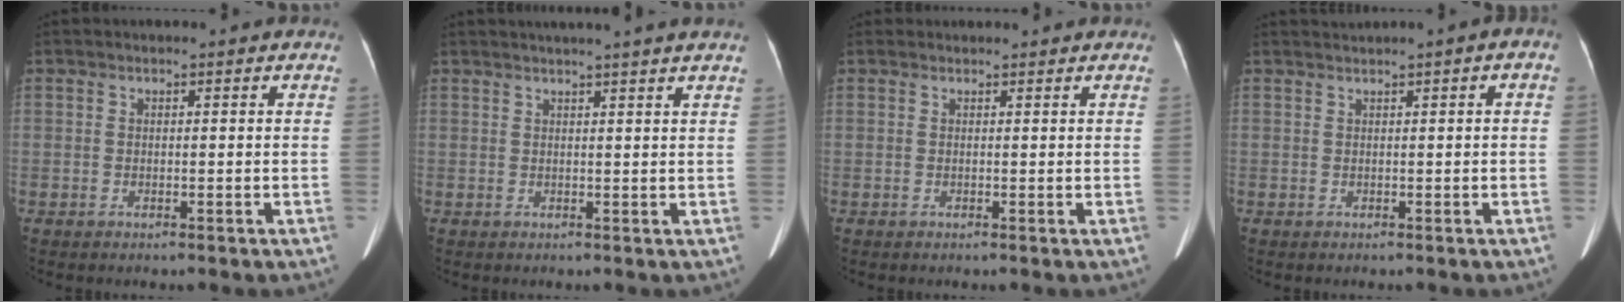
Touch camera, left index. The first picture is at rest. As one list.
[{"total": 6.2, "force": [5.3, -1.1, 3.1], "torque": [-0.039, 0.020, 0.058]}, {"total": 1.3, "force": [1.3, 0.1, 0.0], "torque": [-0.014, 0.008, 0.023]}, {"total": 1.2, "force": [0.4, 0.5, 1.0], "torque": [-0.018, 0.021, 0.012]}]